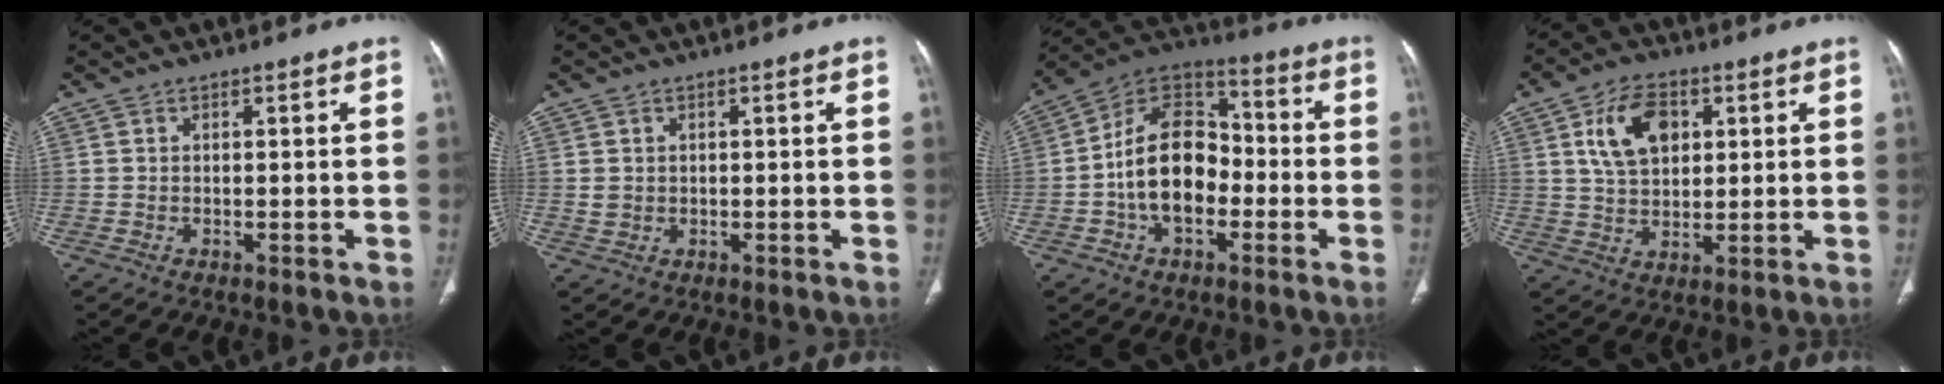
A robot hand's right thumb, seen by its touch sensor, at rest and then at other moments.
{"total": 1.7, "force": [0.2, 1.5, 0.7], "torque": [-0.007, 0.001, 0.011]}
{"total": 16.6, "force": [-2.8, 11.1, 12.1], "torque": [-0.180, 0.042, -0.057]}
{"total": 10.6, "force": [3.5, 6.8, 7.4], "torque": [-0.113, -0.005, 0.065]}